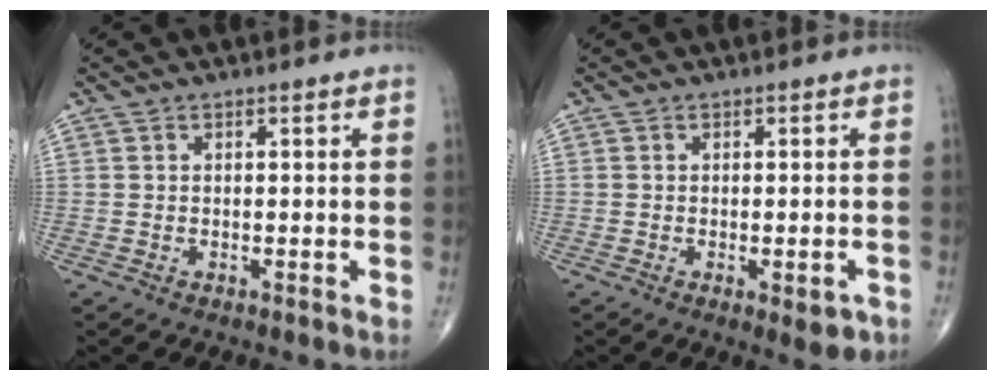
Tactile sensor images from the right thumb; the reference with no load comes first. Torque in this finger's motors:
{"motor_torque": [0.07, 0.07, -0.28, -0.27, 0.02]}